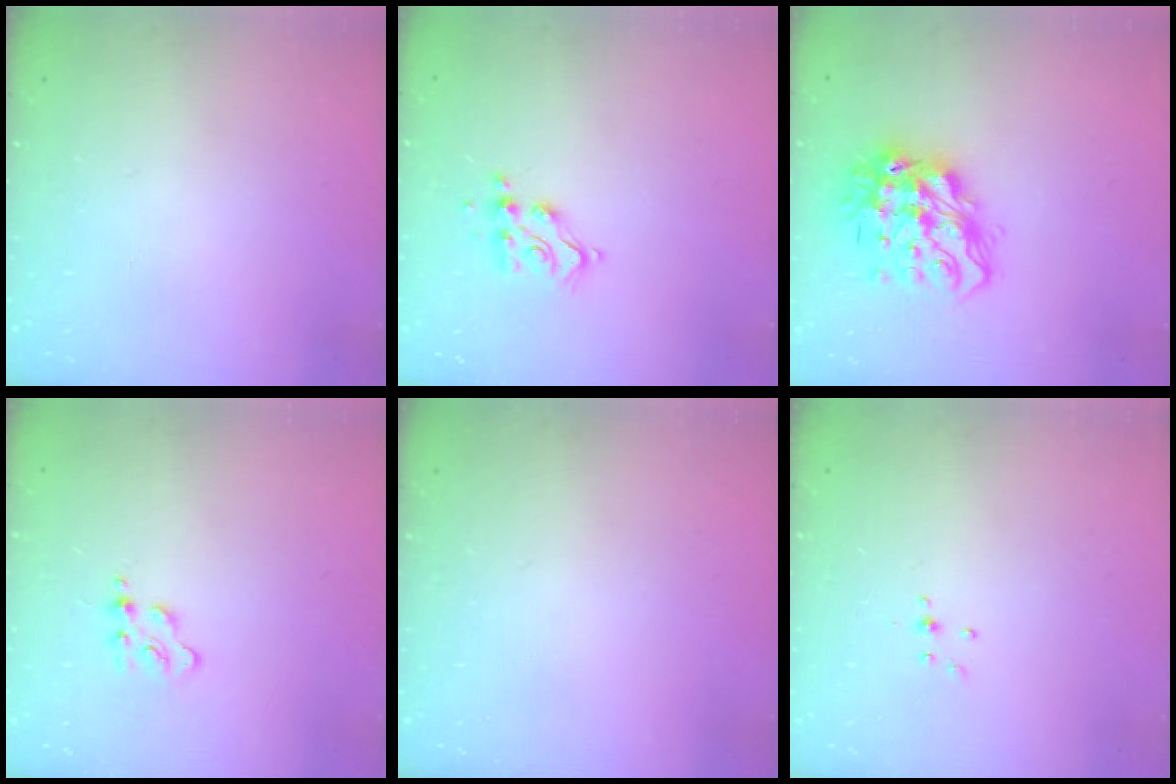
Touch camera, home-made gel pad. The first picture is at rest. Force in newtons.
{"total": 9.8, "press": 9.8, "slide": 0.7}
{"total": 16.2, "press": 16.1, "slide": 0.8}
{"total": 2.8, "press": 2.8, "slide": 0.3}
{"total": 0.0}
{"total": 2.9, "press": 2.8, "slide": 0.7}